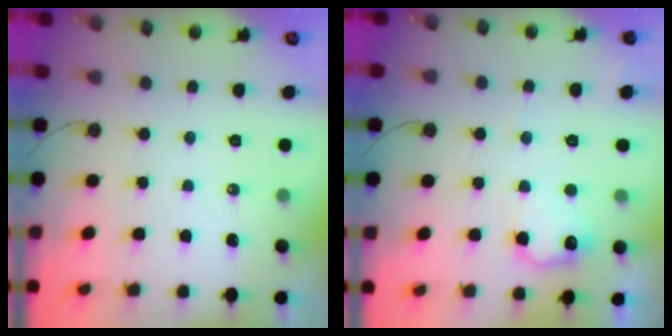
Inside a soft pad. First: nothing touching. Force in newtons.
{"total": 10.5, "press": 10.5, "slide": 0.7}